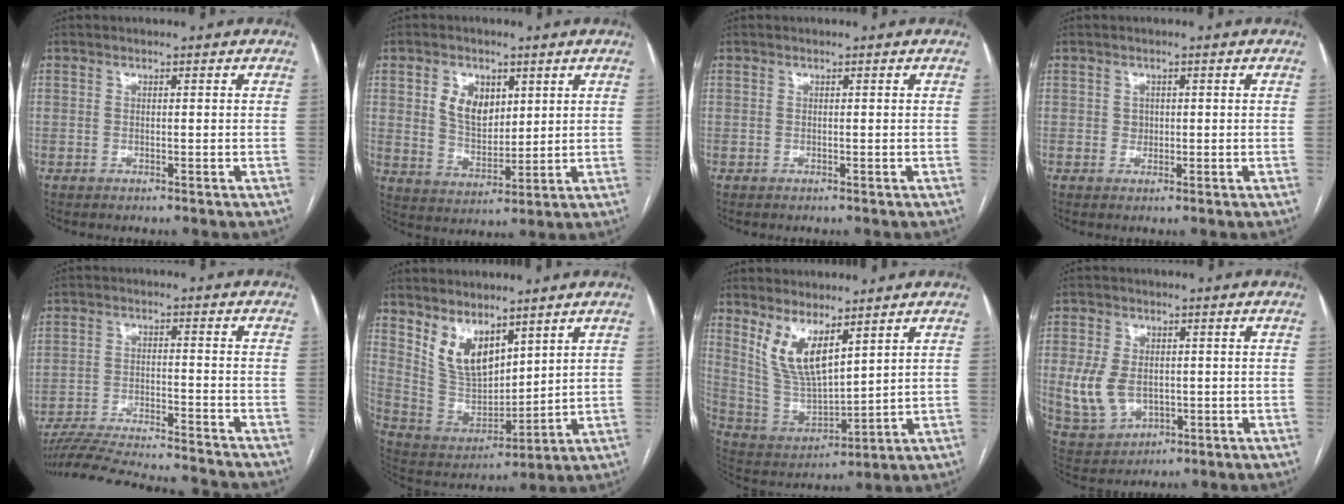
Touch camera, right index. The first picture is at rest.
{"total": 7.5, "force": [2.9, 5.0, 4.8], "torque": [-0.089, 0.009, 0.062]}
{"total": 0.0}
{"total": 1.4, "force": [0.1, 1.3, 0.5], "torque": [-0.008, 0.001, 0.004]}
{"total": 18.6, "force": [-17.4, 0.9, 6.5], "torque": [-0.124, -0.027, -0.260]}
{"total": 10.0, "force": [6.1, 5.0, 6.1], "torque": [-0.120, 0.005, 0.137]}
{"total": 9.8, "force": [5.7, 3.0, 7.3], "torque": [-0.151, -0.009, 0.129]}
{"total": 8.5, "force": [-0.5, 6.2, 5.8], "torque": [-0.127, 0.006, 0.010]}